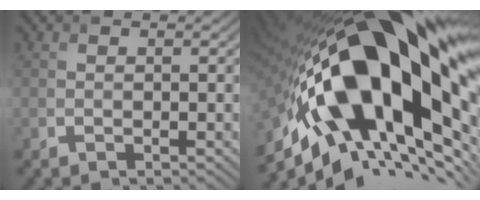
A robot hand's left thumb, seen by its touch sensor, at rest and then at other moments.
{"total": 23.4, "force": [0.5, 9.5, 21.3], "torque": [-0.384, -0.046, 0.000]}